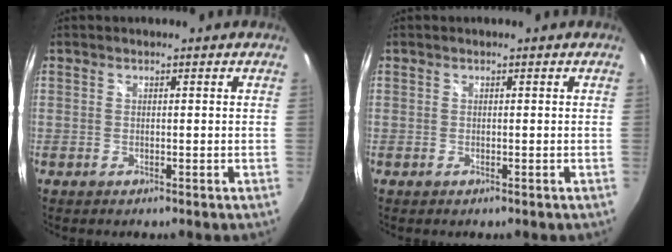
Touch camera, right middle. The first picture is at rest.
{"total": 0.0}